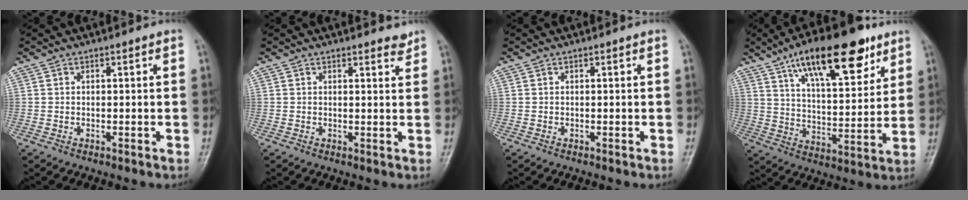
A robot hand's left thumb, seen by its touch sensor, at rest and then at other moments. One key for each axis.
{"total": 1.8, "fx": 1.6, "fy": 0.5, "fz": 0.5, "tx": 0.000, "ty": -0.014, "tz": 0.018}
{"total": 0.0}
{"total": 20.3, "fx": 11.6, "fy": 7.7, "fz": 14.8, "tx": -0.199, "ty": -0.036, "tz": 0.193}